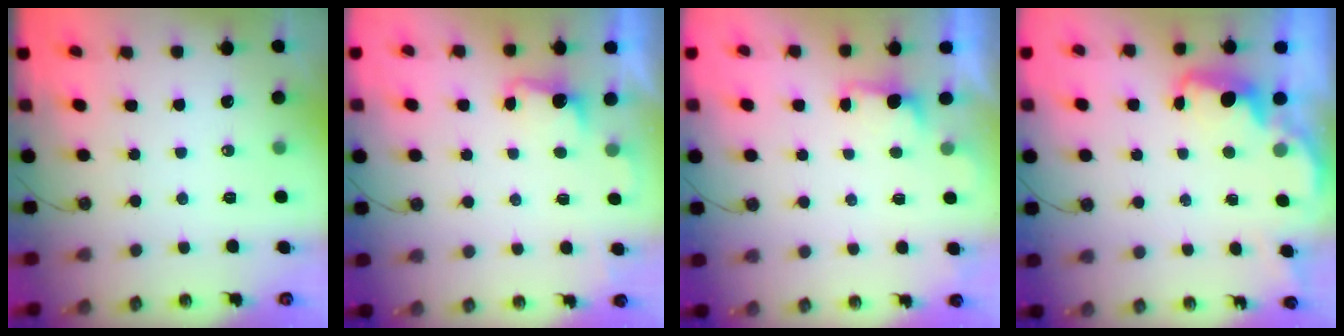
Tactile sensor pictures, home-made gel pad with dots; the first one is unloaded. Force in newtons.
{"total": 2.2, "press": 2.0, "slide": 0.9}
{"total": 1.6, "press": 1.4, "slide": 0.8}
{"total": 2.3, "press": 2.3, "slide": 0.5}